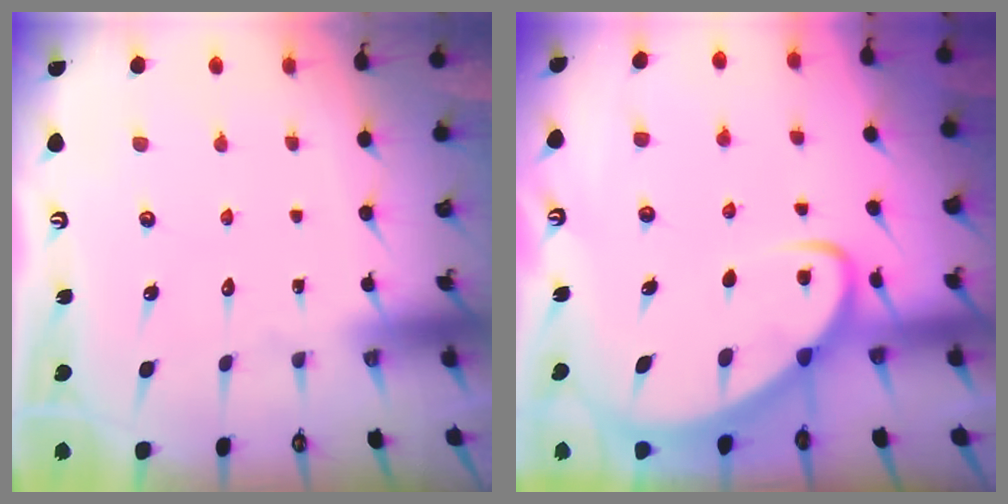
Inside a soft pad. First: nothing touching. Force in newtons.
{"total": 4.3, "press": 4.2, "slide": 0.5}